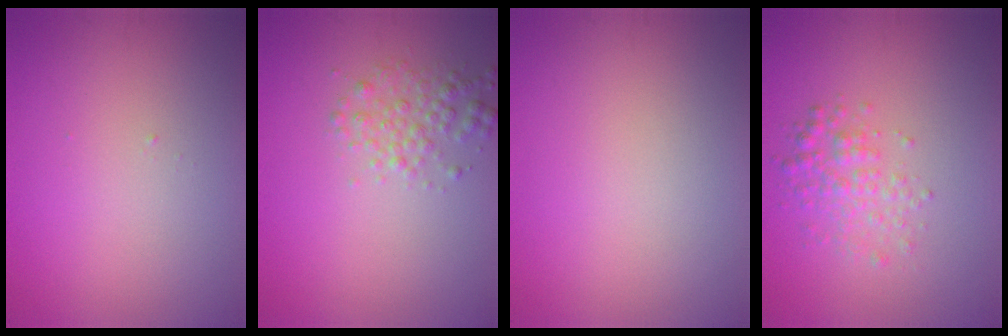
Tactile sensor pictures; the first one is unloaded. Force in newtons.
{"total": 2.2, "press": 2.2, "slide": 0.0}
{"total": 0.0}
{"total": 2.5, "press": 2.5, "slide": 0.1}